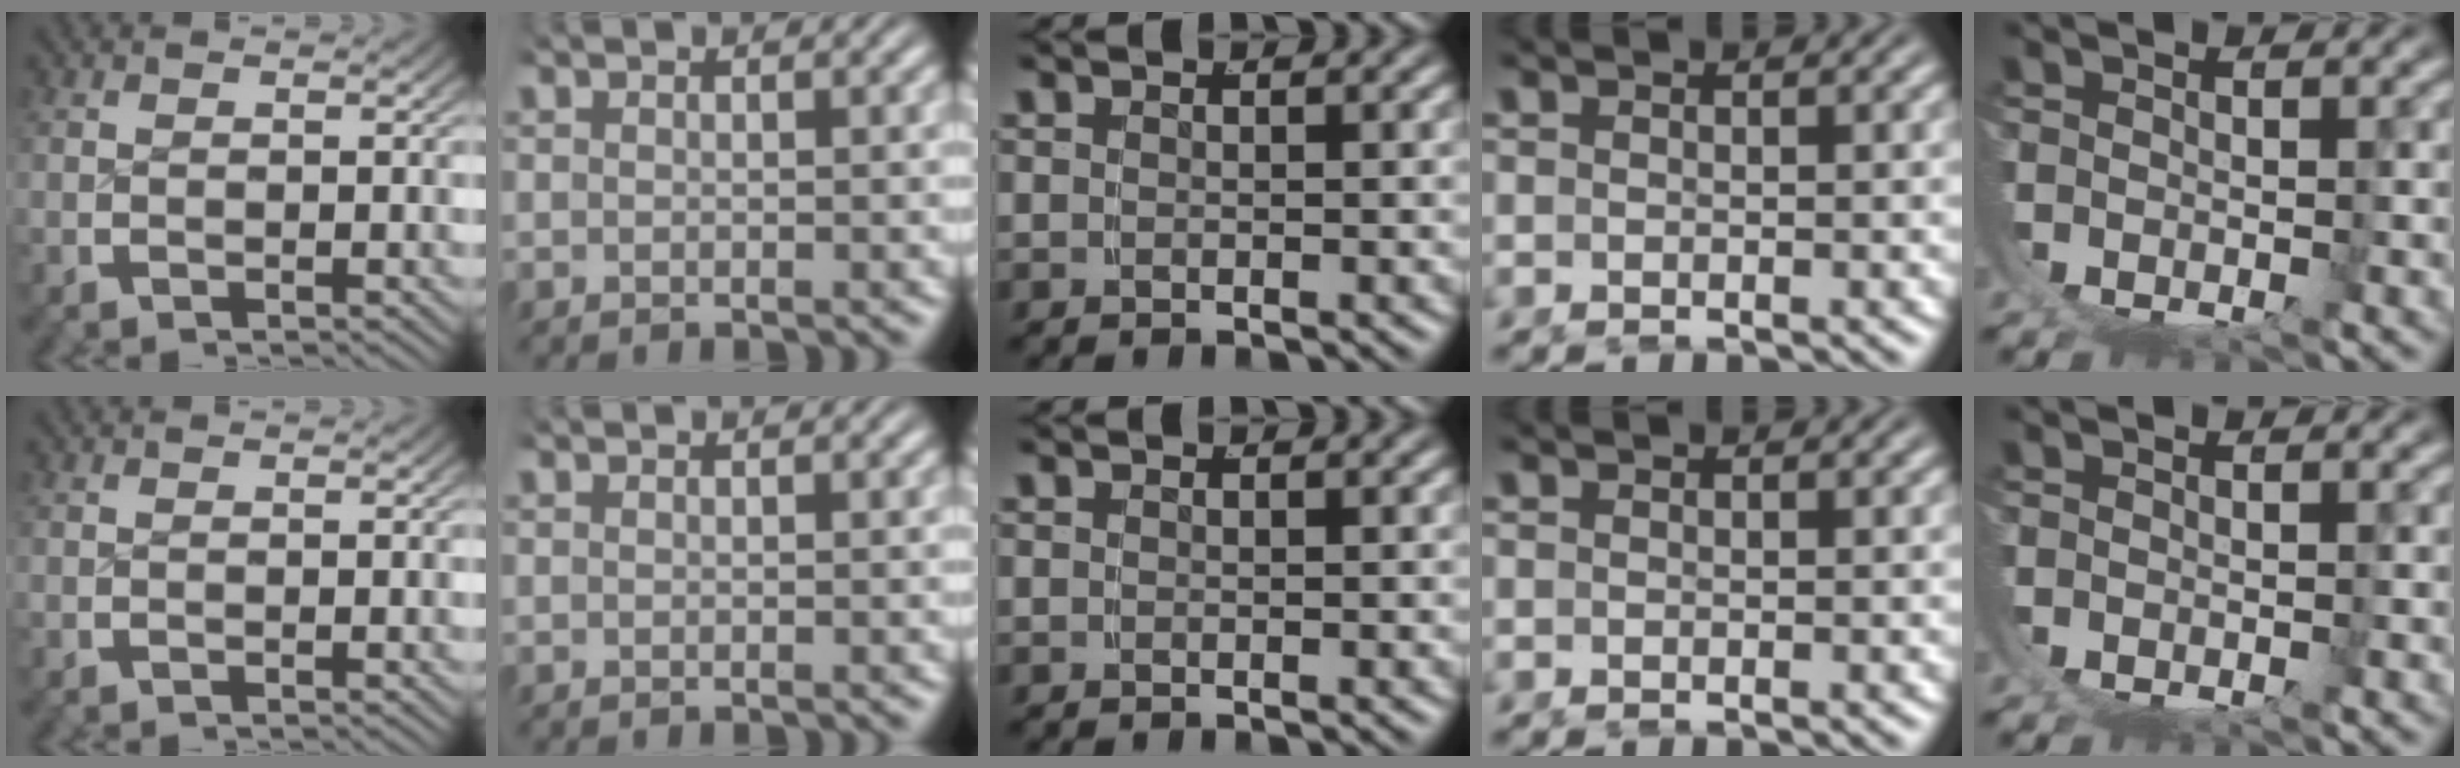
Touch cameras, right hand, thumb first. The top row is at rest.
{}